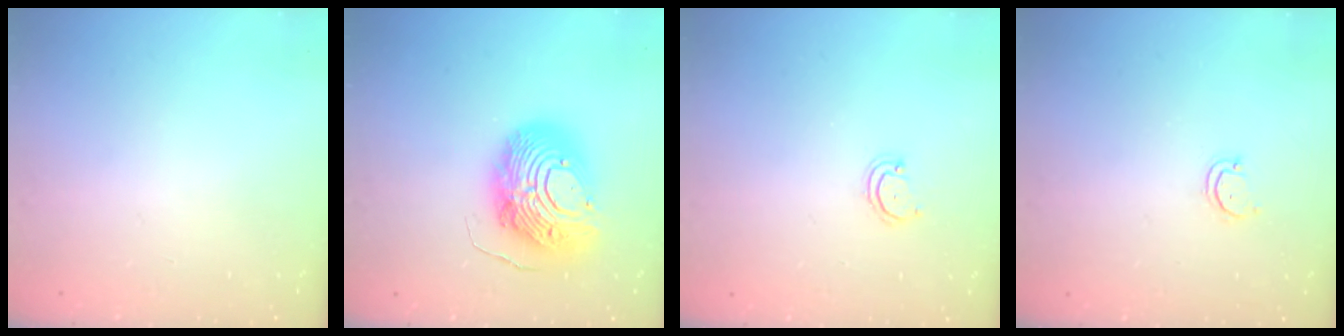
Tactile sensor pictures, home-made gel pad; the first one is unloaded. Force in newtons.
{"total": 16.1, "press": 16.0, "slide": 1.4}
{"total": 3.2, "press": 3.2, "slide": 0.2}
{"total": 2.6, "press": 2.6, "slide": 0.2}